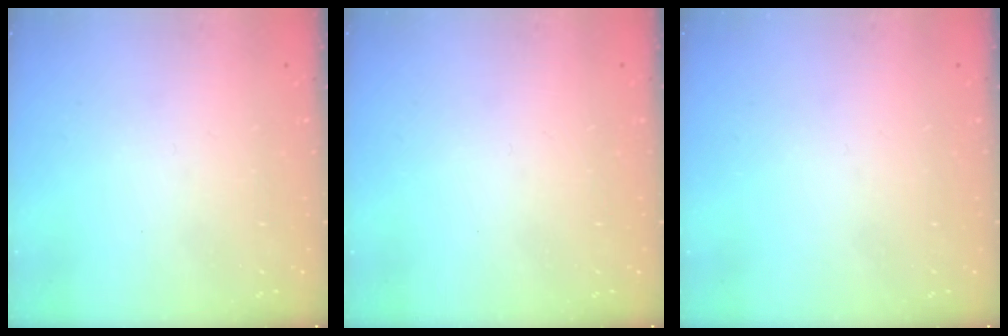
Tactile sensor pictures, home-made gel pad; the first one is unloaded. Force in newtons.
{"total": 0.0}
{"total": 0.0}